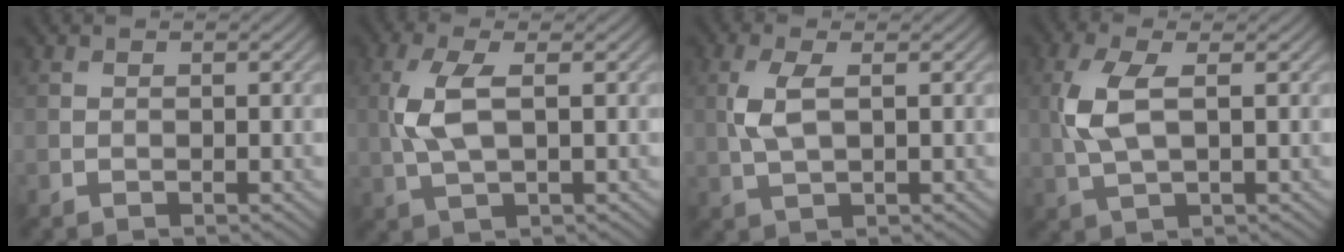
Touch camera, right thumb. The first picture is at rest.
{"total": 5.7, "force": [0.5, 2.1, 5.2], "torque": [-0.134, 0.004, 0.009]}
{"total": 4.2, "force": [0.6, 1.6, 3.8], "torque": [-0.099, 0.003, 0.013]}
{"total": 6.0, "force": [0.7, 2.4, 5.4], "torque": [-0.142, 0.003, 0.013]}